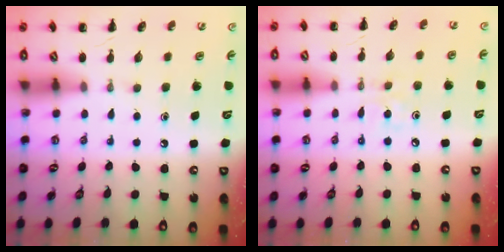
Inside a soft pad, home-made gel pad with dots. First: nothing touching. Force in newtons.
{"total": 2.2, "press": 2.1, "slide": 0.6}